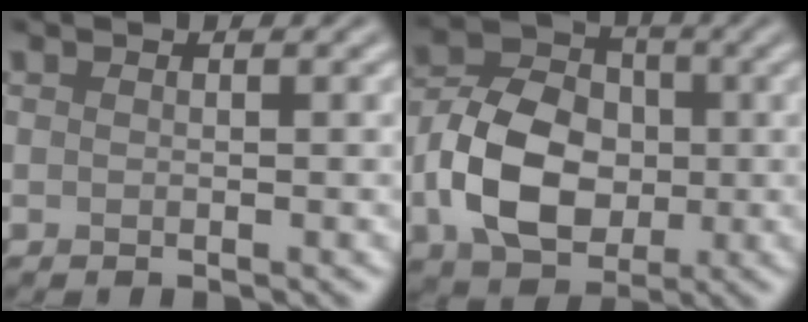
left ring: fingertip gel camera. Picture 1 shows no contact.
{"total": 8.0, "force": [-1.4, 5.8, 5.3], "torque": [-0.103, 0.008, -0.034]}